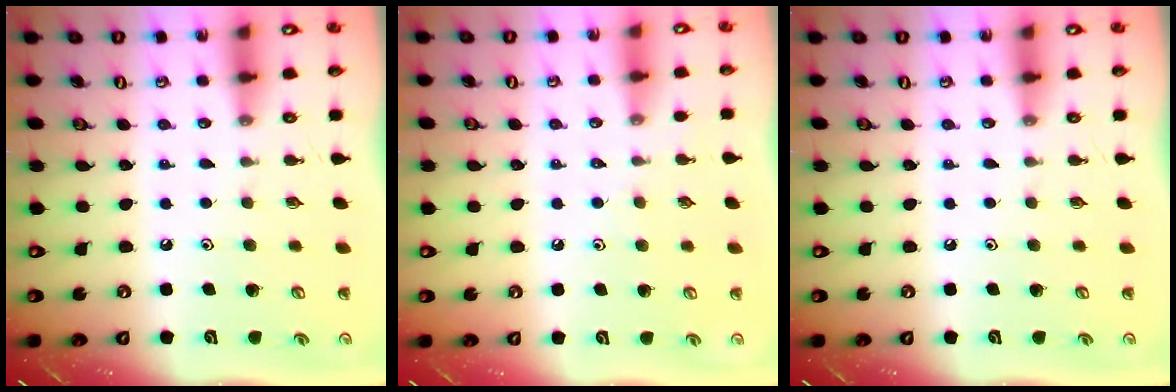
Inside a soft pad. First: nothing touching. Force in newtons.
{"total": 2.3, "press": 2.3, "slide": 0.4}
{"total": 0.0}